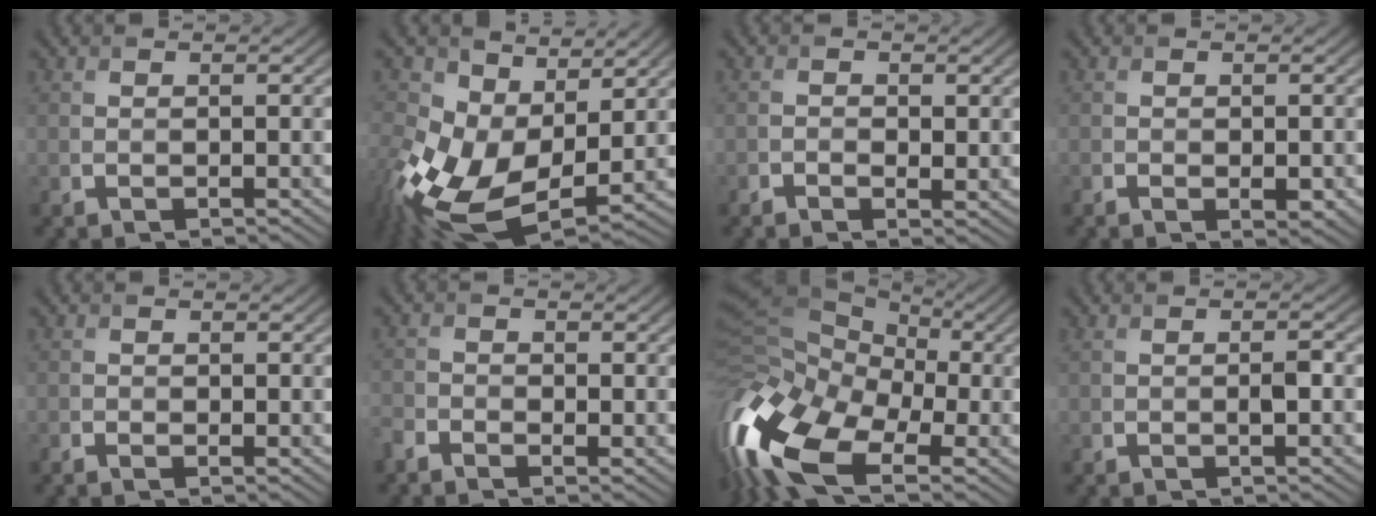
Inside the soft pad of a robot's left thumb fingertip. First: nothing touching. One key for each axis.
{"total": 14.7, "fx": 0.6, "fy": 10.0, "fz": 10.9, "tx": -0.277, "ty": -0.025, "tz": 0.022}
{"total": 1.8, "fx": -0.6, "fy": 1.2, "fz": 1.3, "tx": -0.025, "ty": -0.006, "tz": -0.009}
{"total": 1.8, "fx": -0.8, "fy": 1.0, "fz": 1.2, "tx": -0.026, "ty": -0.010, "tz": -0.010}
{"total": 0.7, "fx": -0.2, "fy": 0.5, "fz": 0.4, "tx": -0.012, "ty": -0.002, "tz": -0.002}
{"total": 2.6, "fx": -1.6, "fy": 1.7, "fz": 1.2, "tx": -0.037, "ty": -0.004, "tz": -0.039}
{"total": 17.7, "fx": -6.2, "fy": 10.4, "fz": 12.9, "tx": -0.322, "ty": -0.013, "tz": -0.117}
{"total": 1.6, "fx": -0.3, "fy": 0.1, "fz": 1.5, "tx": -0.029, "ty": 0.002, "tz": -0.004}